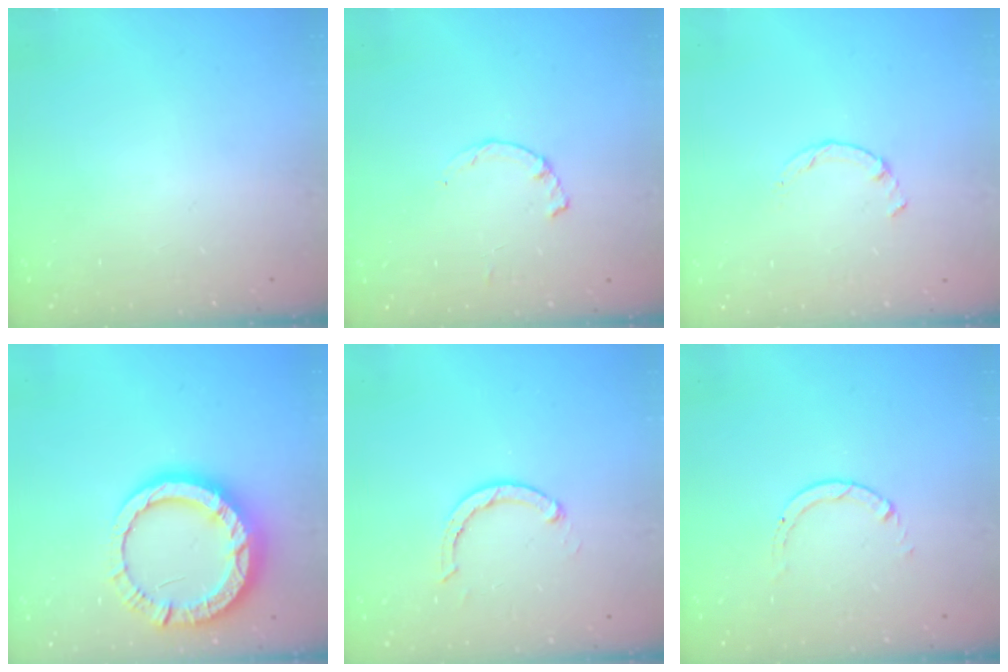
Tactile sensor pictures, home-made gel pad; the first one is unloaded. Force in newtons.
{"total": 1.2, "press": 1.2, "slide": 0.3}
{"total": 0.0}
{"total": 13.9, "press": 13.8, "slide": 1.5}
{"total": 2.9, "press": 2.8, "slide": 0.5}
{"total": 0.9, "press": 0.9, "slide": 0.1}